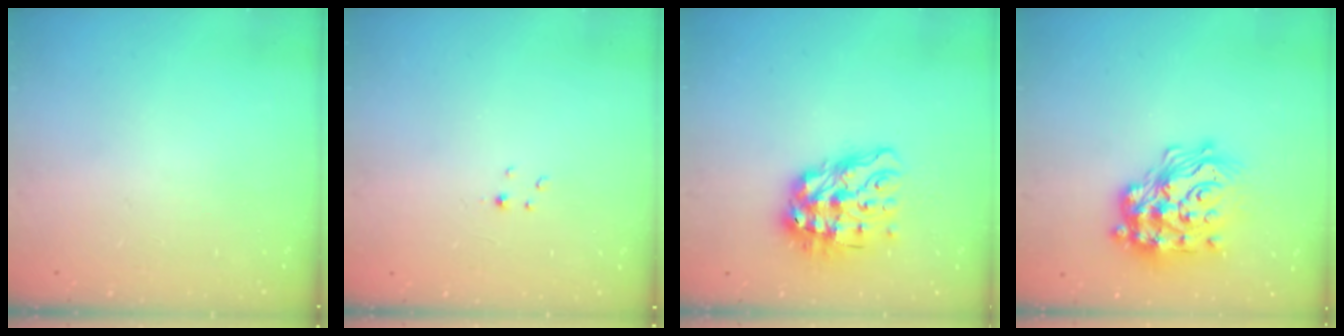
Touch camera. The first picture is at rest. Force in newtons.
{"total": 1.4, "press": 1.3, "slide": 0.2}
{"total": 13.5, "press": 13.4, "slide": 1.7}
{"total": 22.8, "press": 22.7, "slide": 1.5}